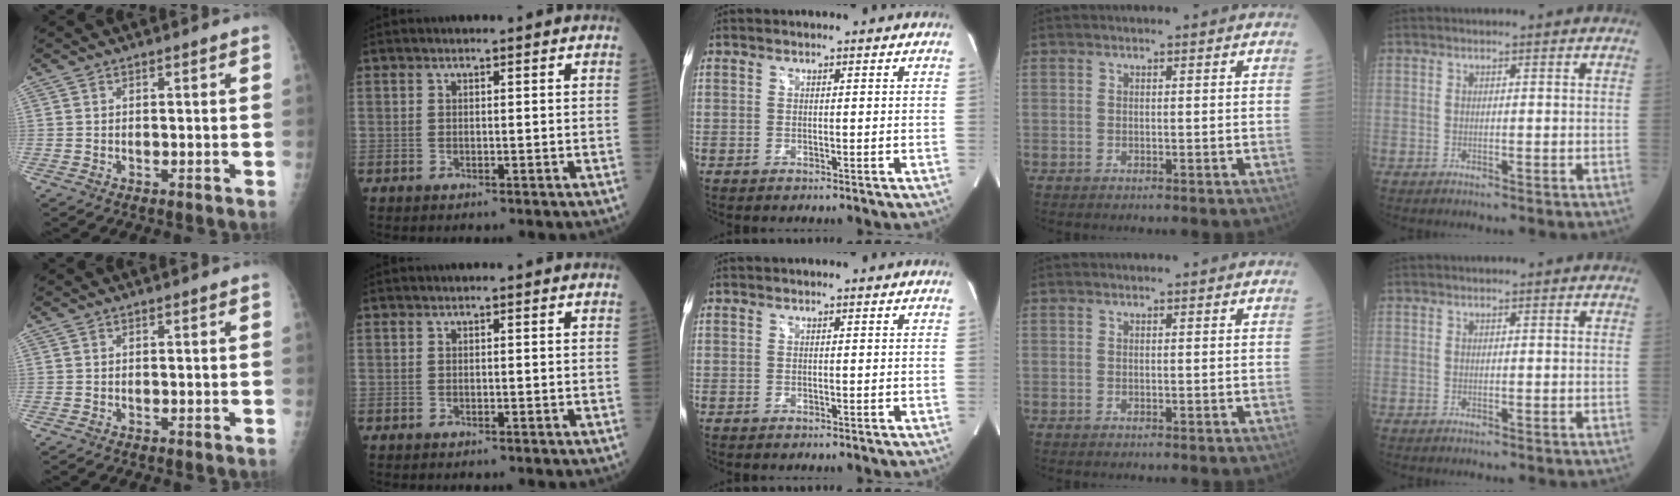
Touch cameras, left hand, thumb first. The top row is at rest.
{}